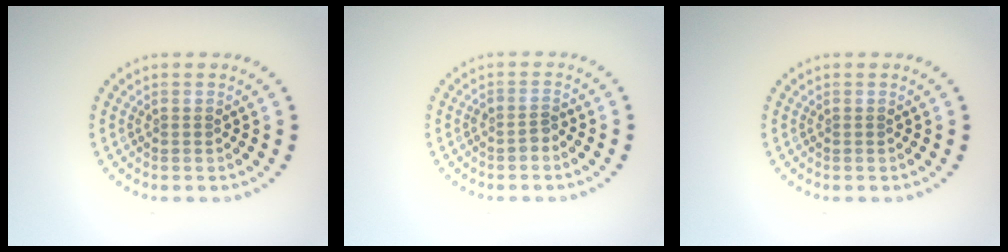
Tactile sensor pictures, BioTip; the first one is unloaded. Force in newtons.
{"total": 1.0, "press": 0.8, "slide": 0.7}
{"total": 0.0}